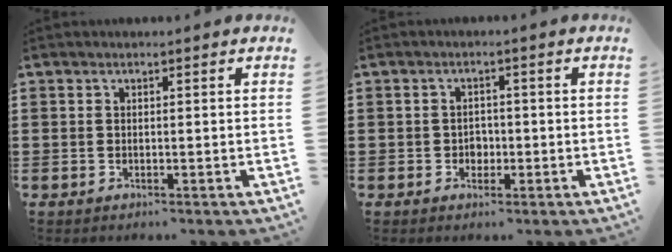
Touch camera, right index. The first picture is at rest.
{"total": 1.8, "force": [-0.5, 1.6, 0.8], "torque": [-0.019, 0.003, -0.013]}